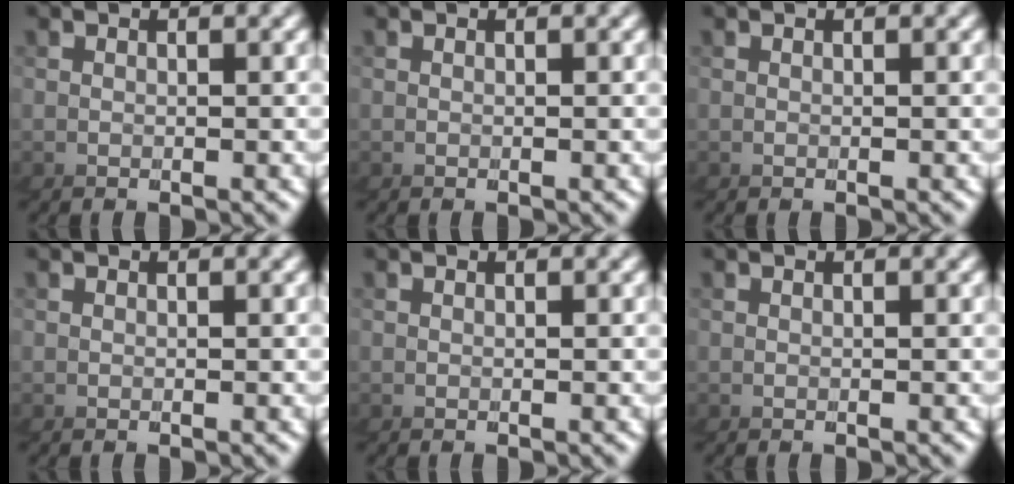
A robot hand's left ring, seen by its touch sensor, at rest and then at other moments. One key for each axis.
{"total": 0.0}
{"total": 0.0}
{"total": 0.0}
{"total": 0.0}
{"total": 0.0}